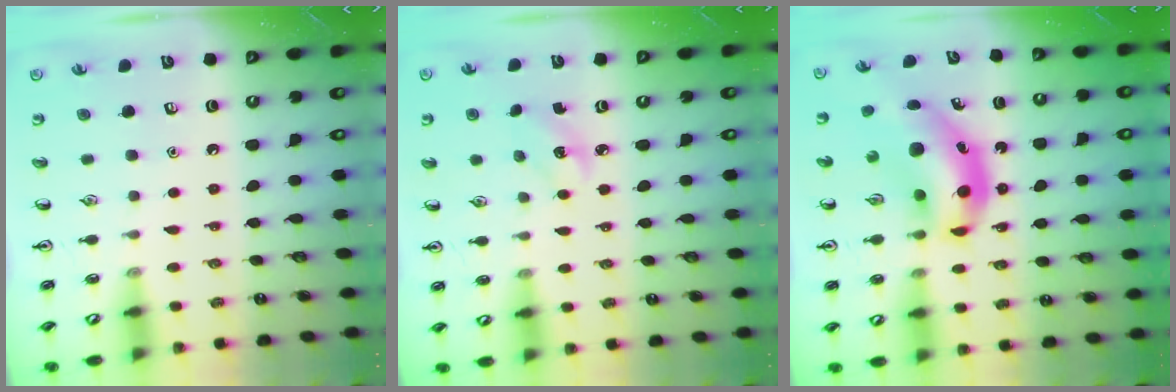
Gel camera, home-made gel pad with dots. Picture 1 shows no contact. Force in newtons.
{"total": 2.4, "press": 2.2, "slide": 0.9}
{"total": 12.8, "press": 12.2, "slide": 3.9}